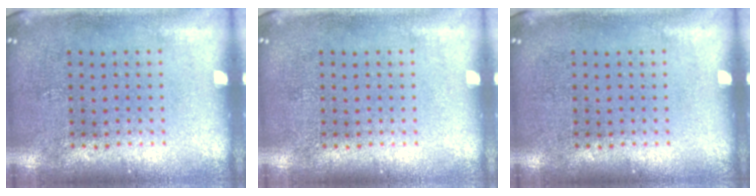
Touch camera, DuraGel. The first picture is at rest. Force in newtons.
{"total": 0.0}
{"total": 0.0}